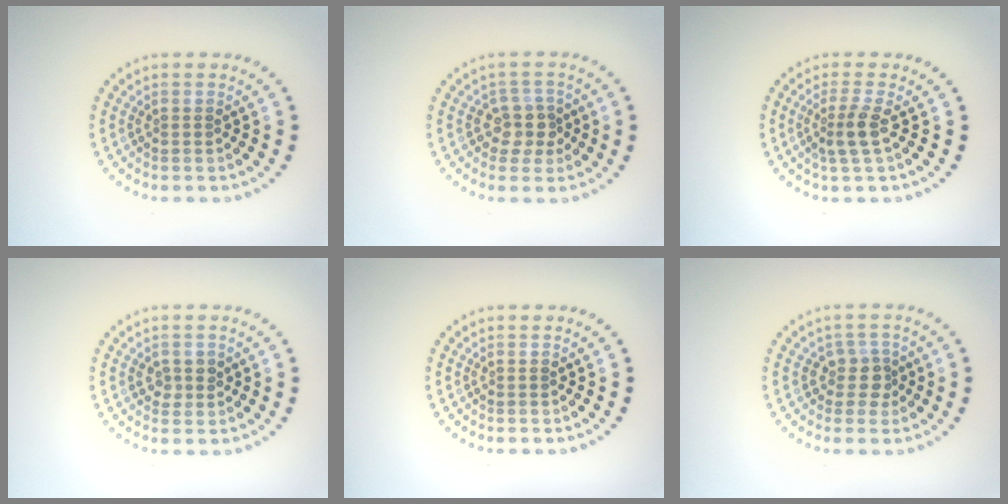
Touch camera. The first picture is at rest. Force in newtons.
{"total": 2.7, "press": 2.3, "slide": 1.3}
{"total": 2.2, "press": 1.8, "slide": 1.3}
{"total": 1.4, "press": 1.4, "slide": 0.4}
{"total": 0.0}
{"total": 2.0, "press": 1.6, "slide": 1.3}